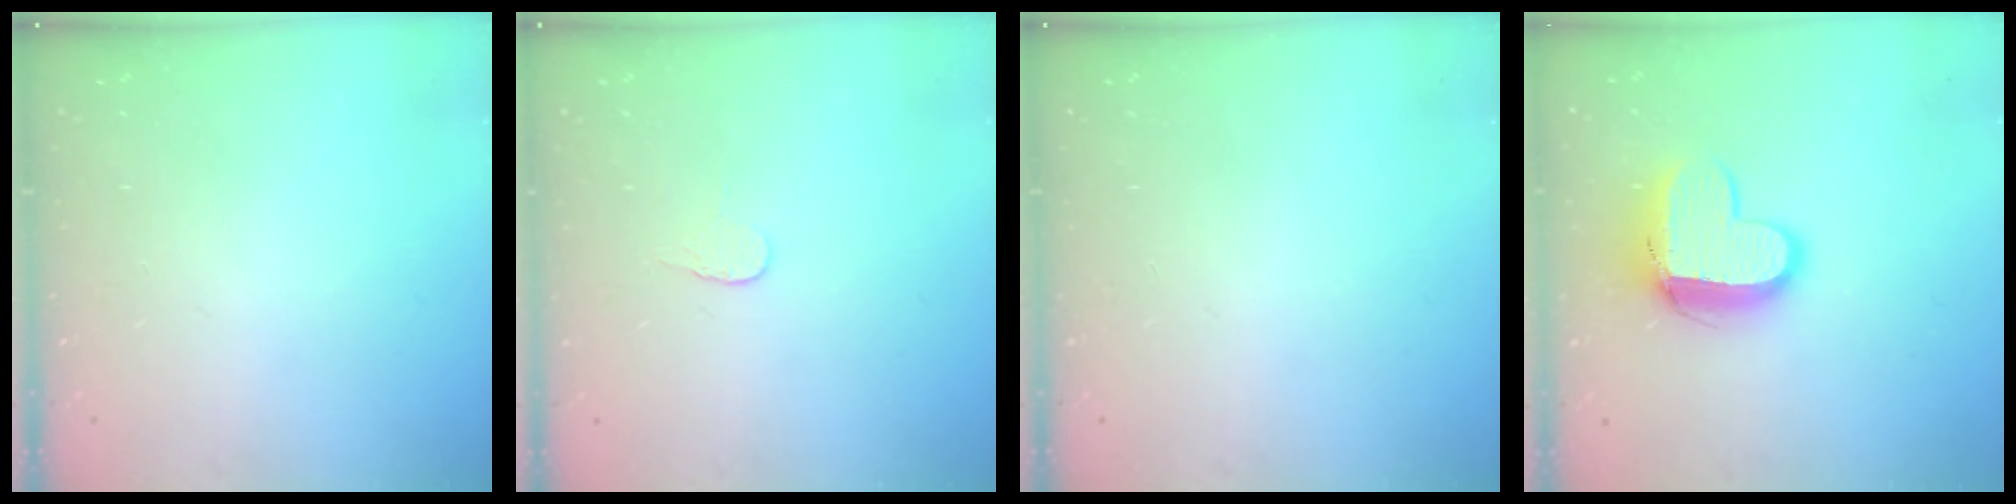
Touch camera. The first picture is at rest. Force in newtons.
{"total": 3.8, "press": 3.8, "slide": 0.3}
{"total": 0.0}
{"total": 12.0, "press": 11.9, "slide": 1.2}